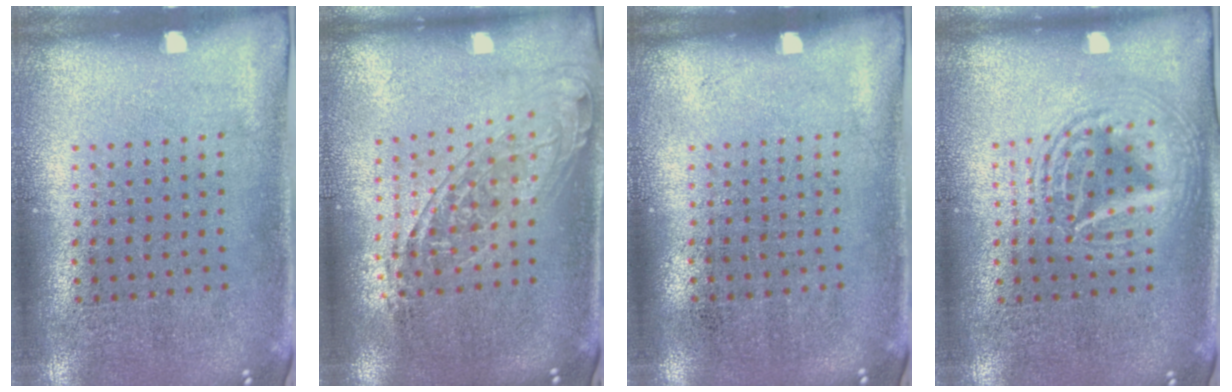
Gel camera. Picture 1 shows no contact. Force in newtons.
{"total": 1.6, "press": 1.3, "slide": 0.9}
{"total": 0.0}
{"total": 2.6, "press": 2.6, "slide": 0.3}